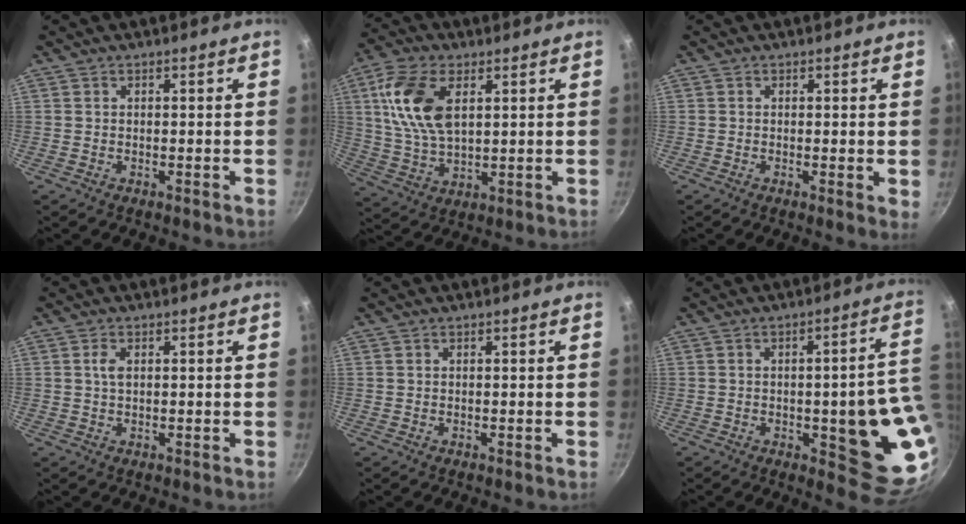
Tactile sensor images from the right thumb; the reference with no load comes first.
{"total": 13.5, "force": [4.1, 7.4, 10.5], "torque": [-0.199, -0.008, 0.082]}
{"total": 1.6, "force": [0.1, 0.4, 1.5], "torque": [-0.020, -0.005, -0.002]}
{"total": 1.9, "force": [0.4, 1.0, 1.6], "torque": [-0.031, 0.002, 0.009]}
{"total": 0.0}
{"total": 18.5, "force": [-1.9, 6.3, 17.3], "torque": [-0.149, -0.001, -0.022]}